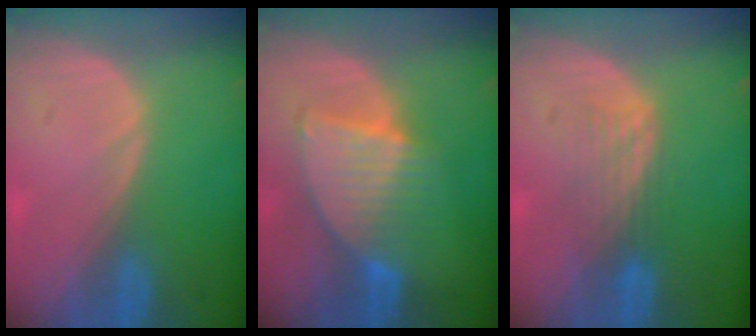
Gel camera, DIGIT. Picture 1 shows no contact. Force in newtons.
{"total": 7.2, "press": 6.8, "slide": 2.3}
{"total": 4.3, "press": 3.6, "slide": 2.4}